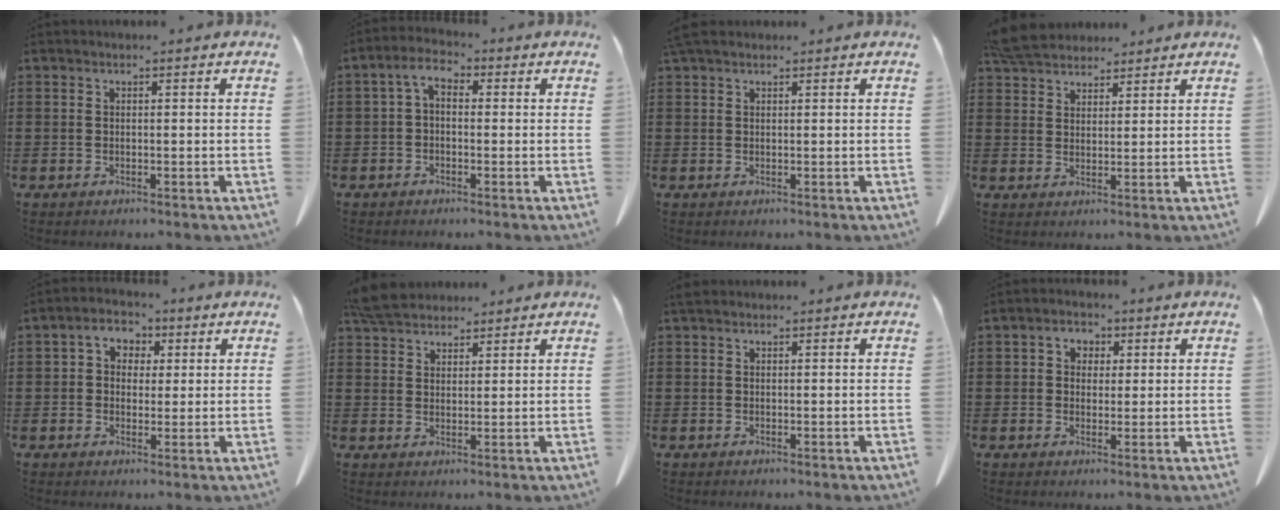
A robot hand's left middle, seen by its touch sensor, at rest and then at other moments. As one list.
[{"total": 3.5, "force": [-0.6, 2.0, 2.8], "torque": [-0.072, 0.005, -0.019]}, {"total": 1.6, "force": [1.3, 0.5, 0.8], "torque": [-0.021, 0.000, 0.026]}, {"total": 5.8, "force": [5.4, 1.7, 1.4], "torque": [-0.045, -0.007, 0.106]}, {"total": 3.5, "force": [1.0, 3.0, 1.5], "torque": [-0.045, 0.012, 0.014]}, {"total": 5.0, "force": [4.7, 1.4, 1.1], "torque": [-0.036, -0.005, 0.093]}, {"total": 0.7, "force": [0.4, 0.4, 0.3], "torque": [-0.010, 0.001, 0.009]}, {"total": 2.5, "force": [0.5, 2.2, 0.9], "torque": [-0.028, 0.010, 0.006]}]